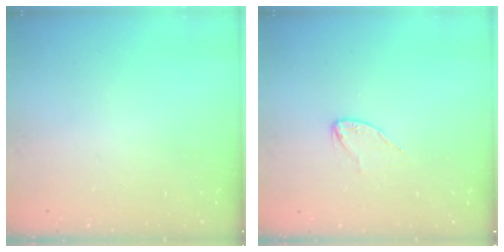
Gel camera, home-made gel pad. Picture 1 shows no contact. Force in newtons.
{"total": 3.8, "press": 3.7, "slide": 0.4}